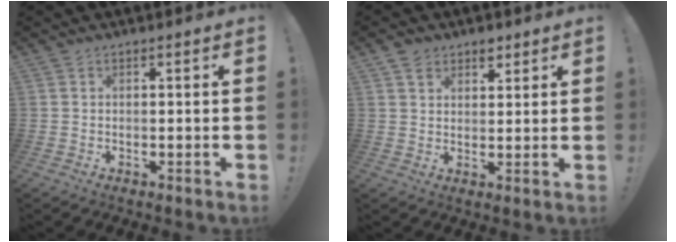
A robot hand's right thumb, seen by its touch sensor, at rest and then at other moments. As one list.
[{"total": 4.9, "force": [3.3, 3.4, 1.2], "torque": [-0.013, -0.018, 0.060]}]